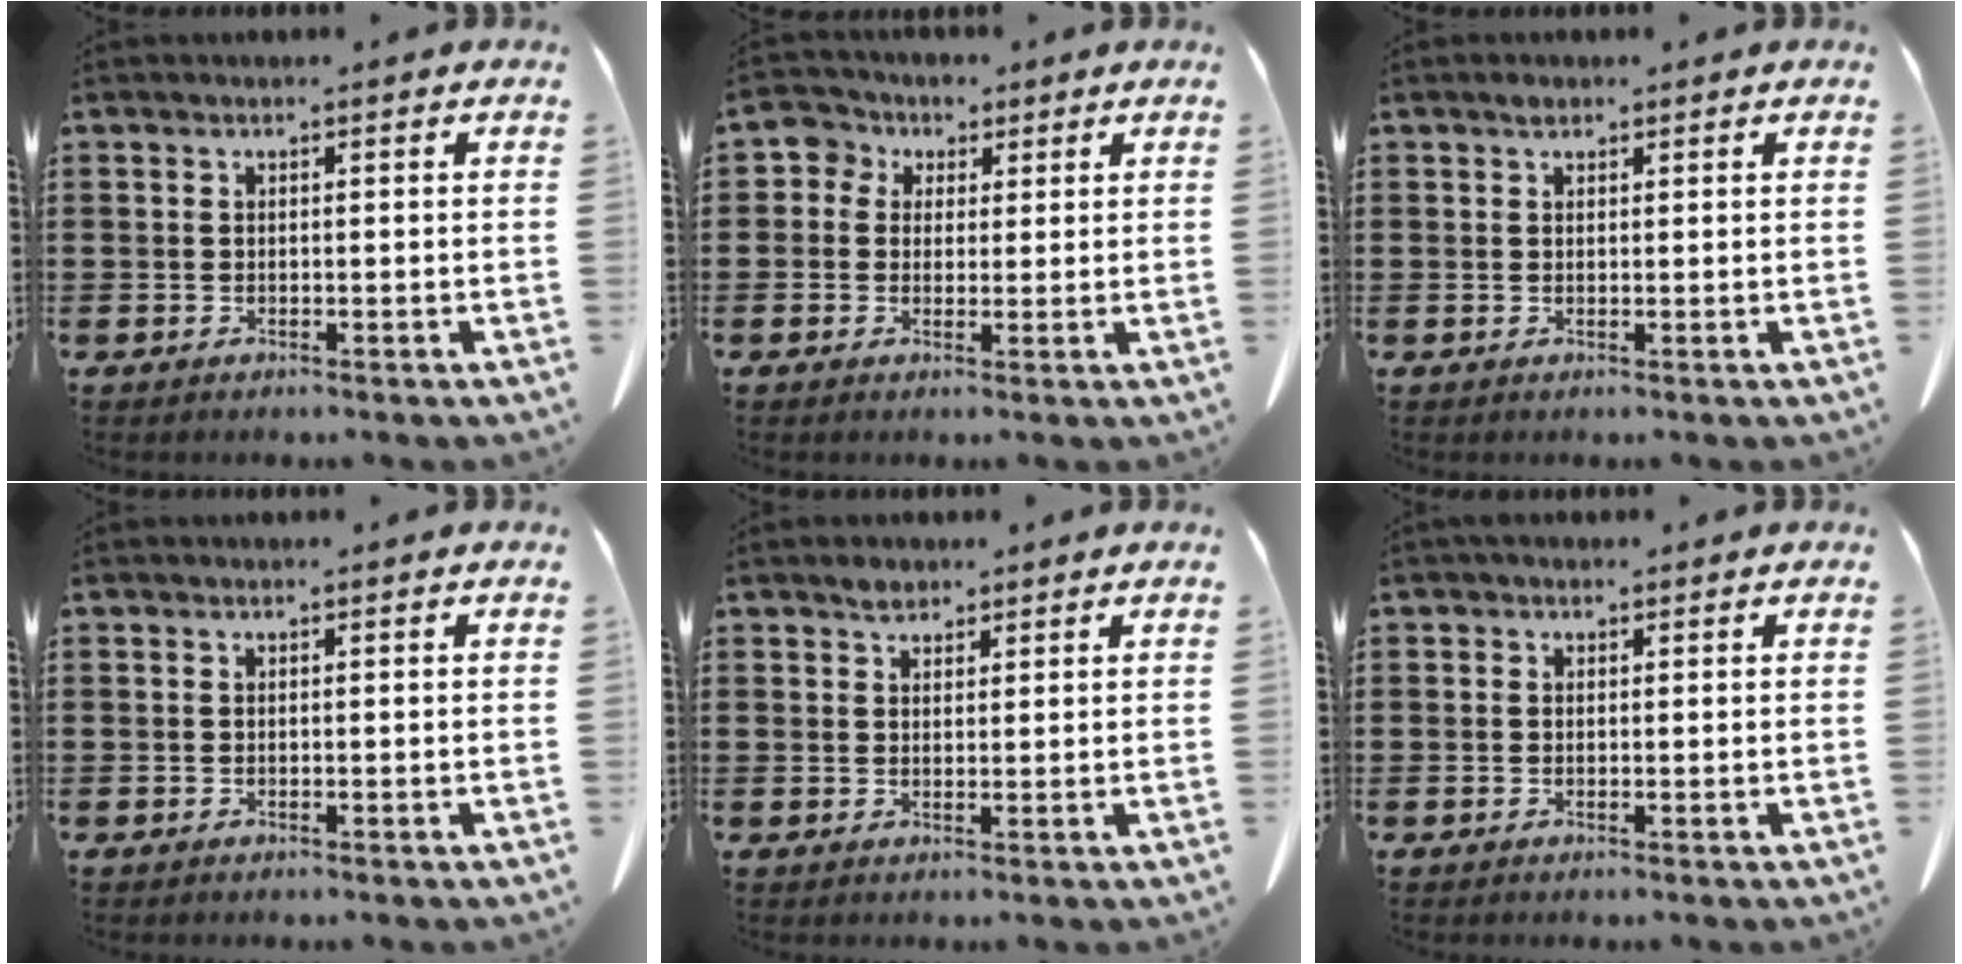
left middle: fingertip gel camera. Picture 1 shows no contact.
{"total": 3.6, "force": [1.2, 3.4, 0.5], "torque": [-0.032, 0.006, 0.017]}
{"total": 1.0, "force": [0.7, 0.5, 0.5], "torque": [-0.011, 0.003, 0.013]}
{"total": 0.0}
{"total": 1.8, "force": [1.6, 0.8, 0.5], "torque": [-0.012, 0.002, 0.031]}
{"total": 0.9, "force": [0.3, 0.7, 0.3], "torque": [-0.008, 0.004, 0.006]}